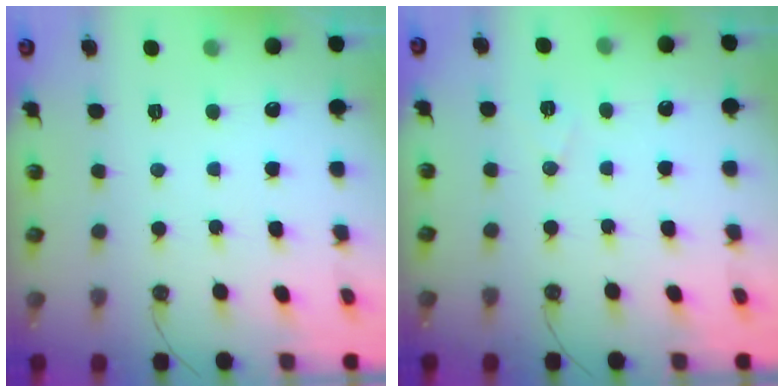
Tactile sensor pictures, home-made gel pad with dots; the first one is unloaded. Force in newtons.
{"total": 6.7, "press": 5.0, "slide": 4.4}